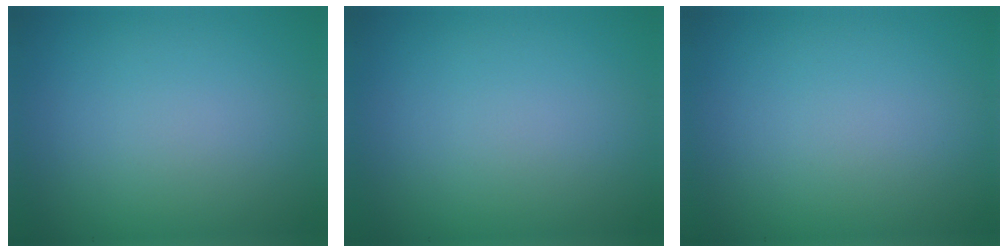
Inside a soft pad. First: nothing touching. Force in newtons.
{"total": 0.0}
{"total": 0.0}